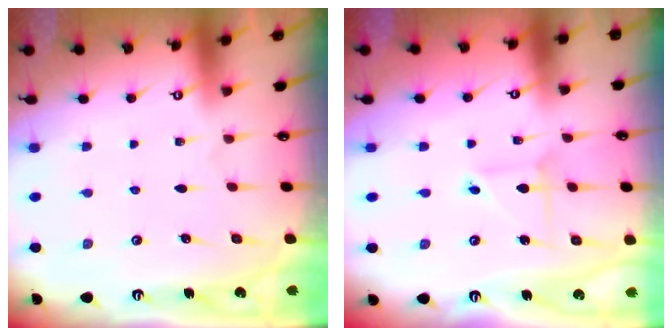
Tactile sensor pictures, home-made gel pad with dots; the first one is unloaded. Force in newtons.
{"total": 4.6, "press": 4.6, "slide": 0.2}